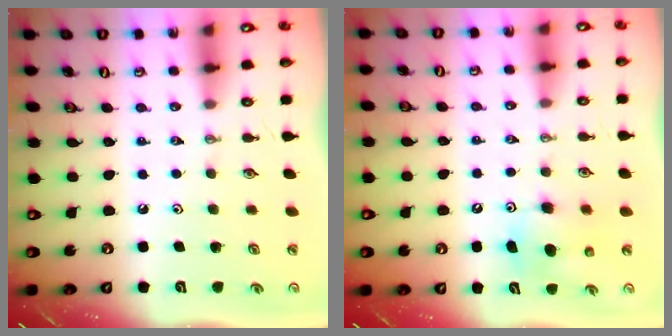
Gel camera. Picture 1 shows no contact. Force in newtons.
{"total": 7.3, "press": 7.0, "slide": 1.7}